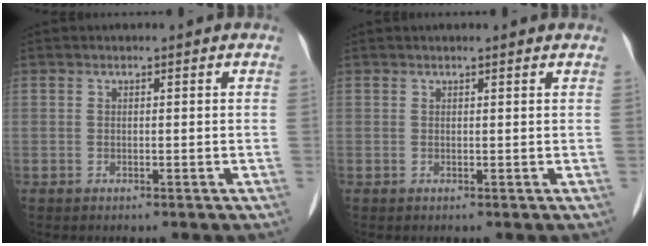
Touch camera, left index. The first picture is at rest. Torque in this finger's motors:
{"motor_torque": [-0.18, 0.04, 0.04, 0.01]}